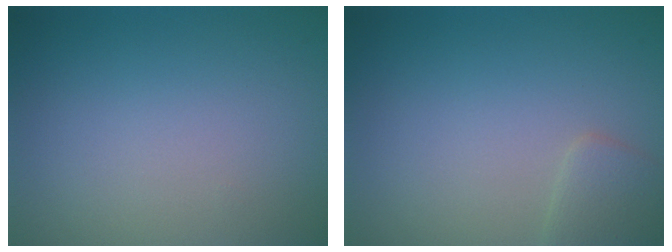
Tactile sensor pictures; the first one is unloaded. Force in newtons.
{"total": 2.0, "press": 2.0, "slide": 0.0}